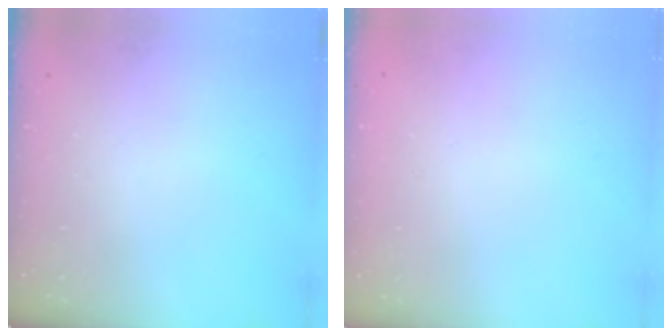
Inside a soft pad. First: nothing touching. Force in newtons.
{"total": 1.8, "press": 1.8, "slide": 0.2}